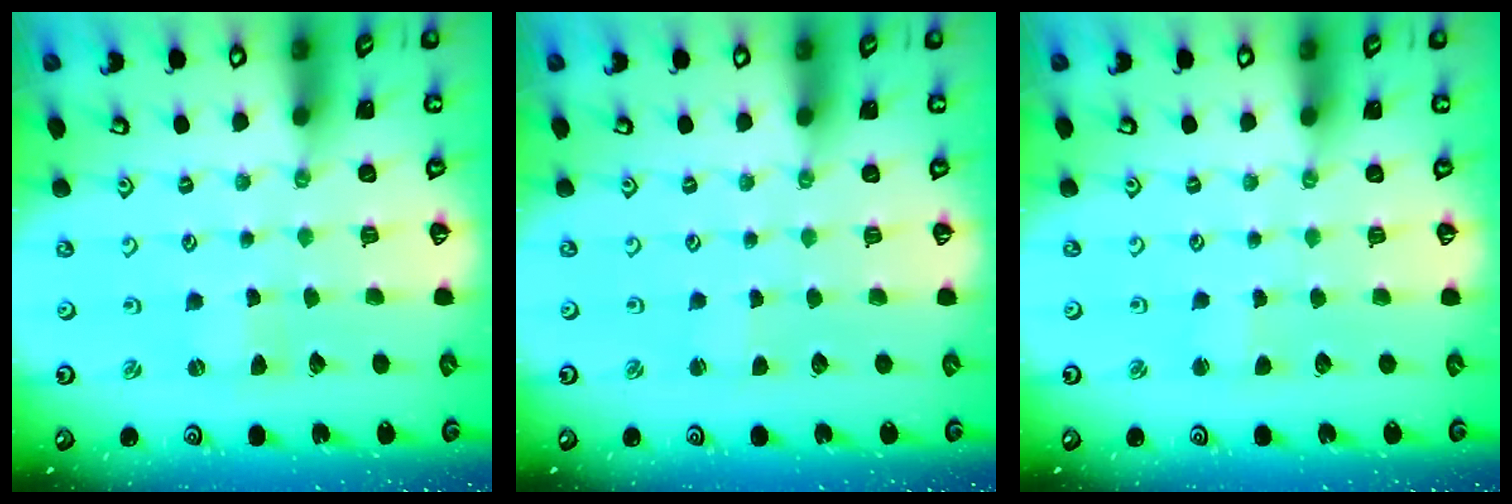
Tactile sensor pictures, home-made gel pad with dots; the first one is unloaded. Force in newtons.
{"total": 0.6, "press": 0.6, "slide": 0.0}
{"total": 1.6, "press": 1.6, "slide": 0.3}